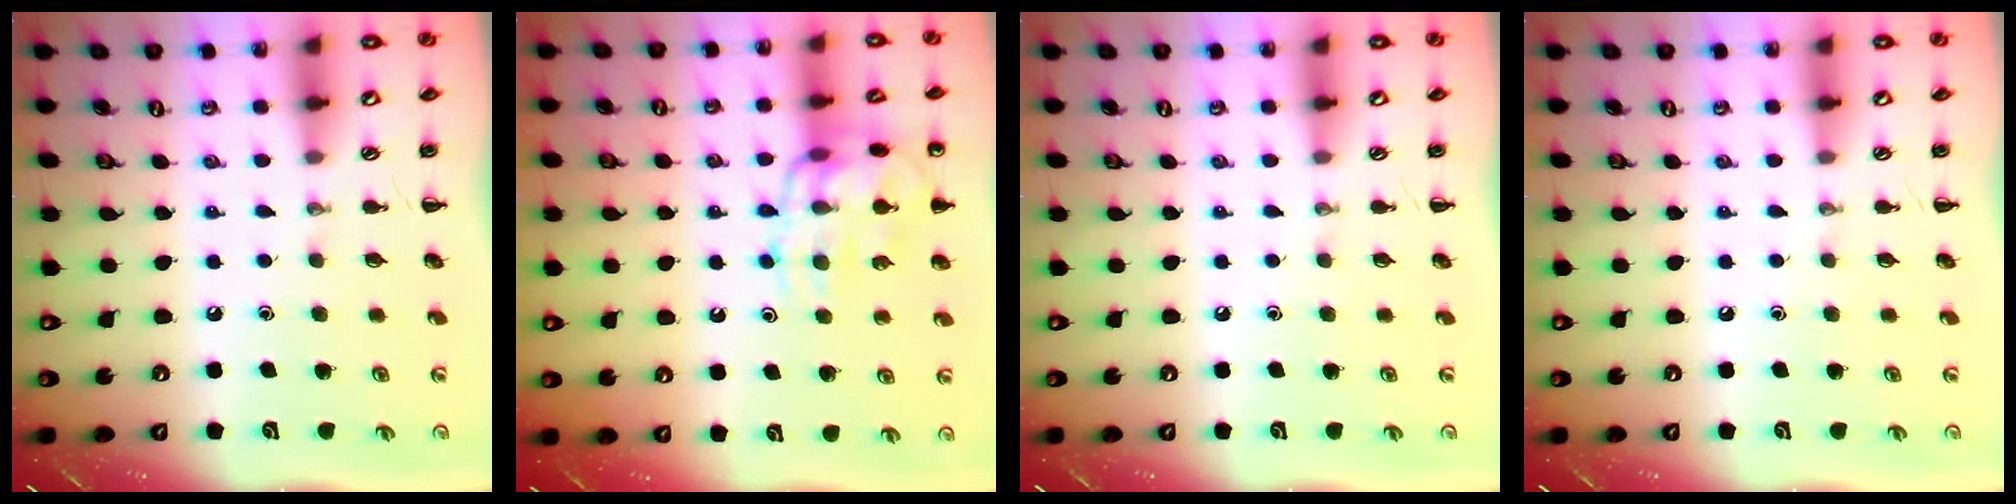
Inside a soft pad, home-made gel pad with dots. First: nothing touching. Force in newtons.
{"total": 15.5, "press": 15.4, "slide": 1.7}
{"total": 0.0}
{"total": 0.0}